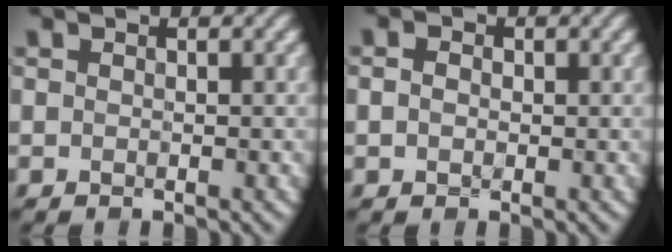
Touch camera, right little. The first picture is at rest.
{"total": 1.2, "force": [-0.3, 1.0, 0.6], "torque": [-0.013, 0.001, -0.006]}